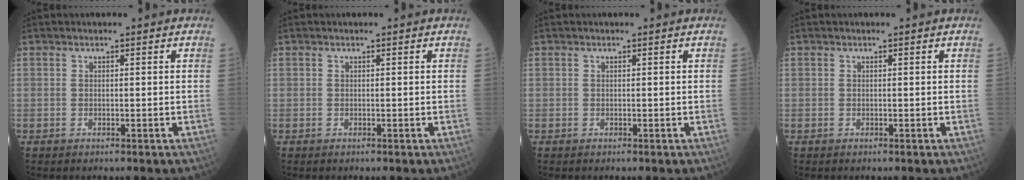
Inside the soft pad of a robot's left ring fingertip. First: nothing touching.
{"total": 0.0}
{"total": 0.0}
{"total": 0.0}